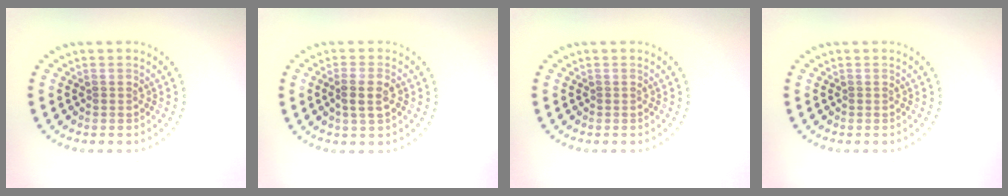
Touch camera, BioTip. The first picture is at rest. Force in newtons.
{"total": 2.5, "press": 2.4, "slide": 0.4}
{"total": 0.0}
{"total": 0.0}